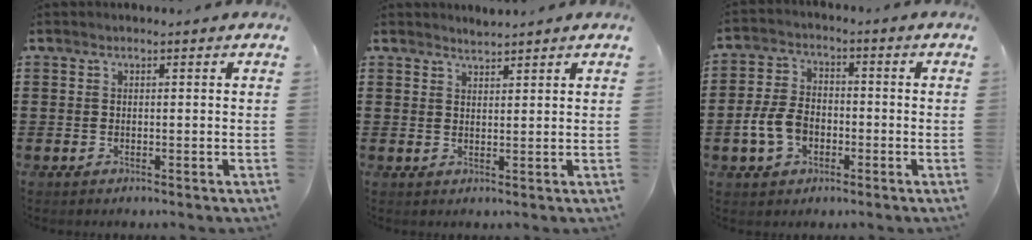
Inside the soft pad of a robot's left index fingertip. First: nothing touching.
{"total": 1.5, "force": [1.5, -0.1, -0.1], "torque": [-0.002, 0.002, 0.030]}
{"total": 6.6, "force": [-2.2, 4.5, 4.4], "torque": [-0.113, 0.002, -0.049]}